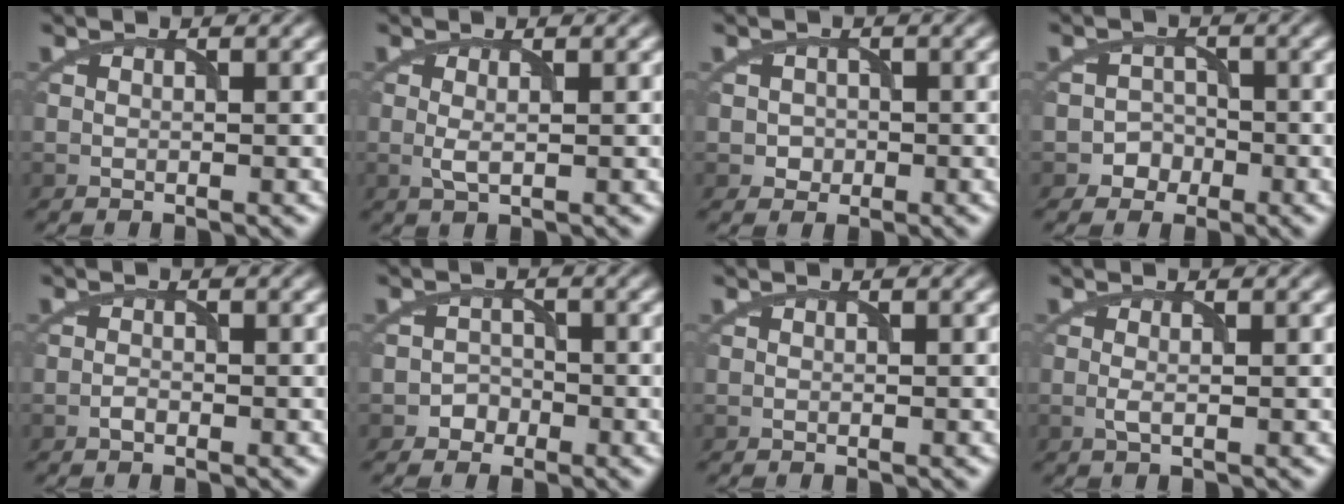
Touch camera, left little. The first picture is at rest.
{"total": 1.2, "force": [0.1, 0.3, 1.2], "torque": [-0.026, 0.000, 0.000]}
{"total": 1.4, "force": [-0.2, 1.4, 0.2], "torque": [0.010, -0.001, -0.005]}
{"total": 2.3, "force": [-1.3, 1.9, 0.0], "torque": [0.019, 0.012, -0.025]}
{"total": 0.7, "force": [-0.5, 0.3, 0.4], "torque": [-0.009, 0.001, -0.011]}
{"total": 1.7, "force": [-1.0, 1.3, 0.0], "torque": [0.009, 0.011, -0.018]}
{"total": 0.0}
{"total": 0.9, "force": [-0.1, 0.2, 0.9], "torque": [-0.022, -0.001, -0.002]}